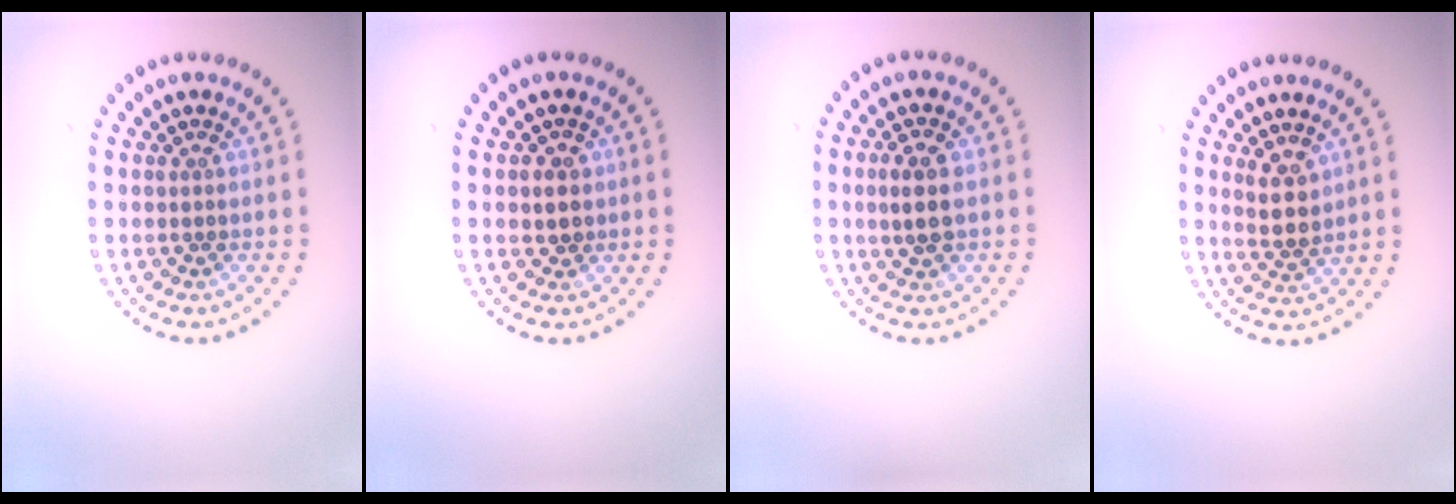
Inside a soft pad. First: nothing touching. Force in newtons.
{"total": 1.3, "press": 1.2, "slide": 0.5}
{"total": 2.4, "press": 2.4, "slide": 0.5}
{"total": 2.5, "press": 2.2, "slide": 1.2}